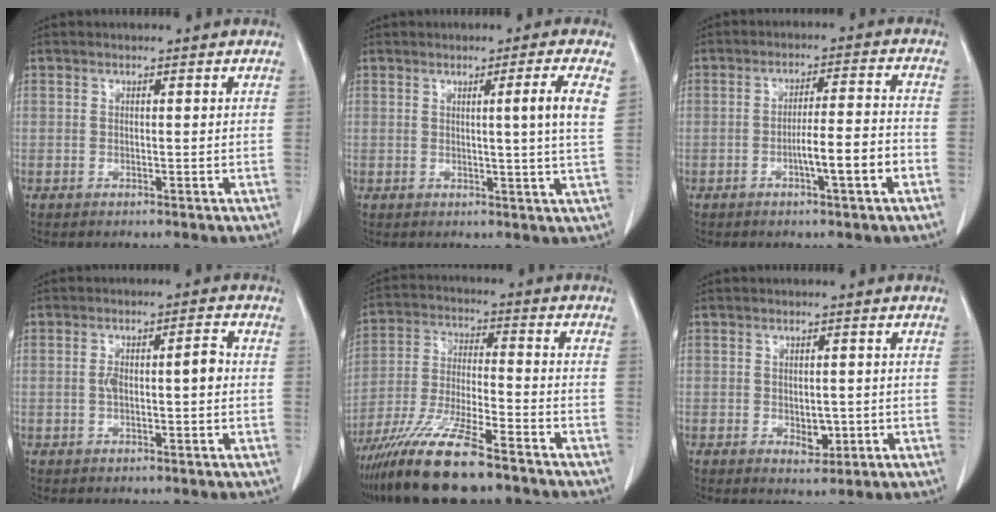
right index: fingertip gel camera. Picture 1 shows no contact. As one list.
[{"total": 5.4, "force": [1.7, -1.4, 4.9], "torque": [-0.070, -0.012, 0.022]}, {"total": 7.1, "force": [-2.6, 0.0, 6.6], "torque": [-0.103, 0.006, -0.041]}, {"total": 5.4, "force": [0.2, 1.4, 5.3], "torque": [-0.090, 0.017, 0.003]}, {"total": 13.4, "force": [-9.8, 1.2, 9.0], "torque": [-0.177, -0.027, -0.180]}, {"total": 2.9, "force": [-0.5, 1.7, 2.3], "torque": [-0.028, -0.001, 0.000]}]